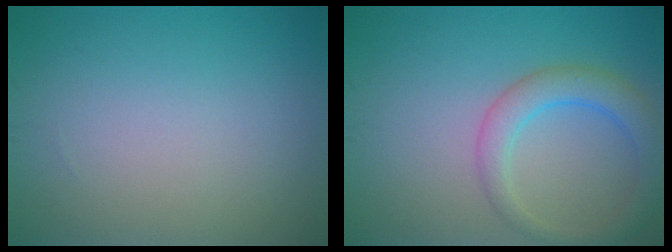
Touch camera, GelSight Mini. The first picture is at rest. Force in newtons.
{"total": 3.8, "press": 3.8, "slide": 0.2}